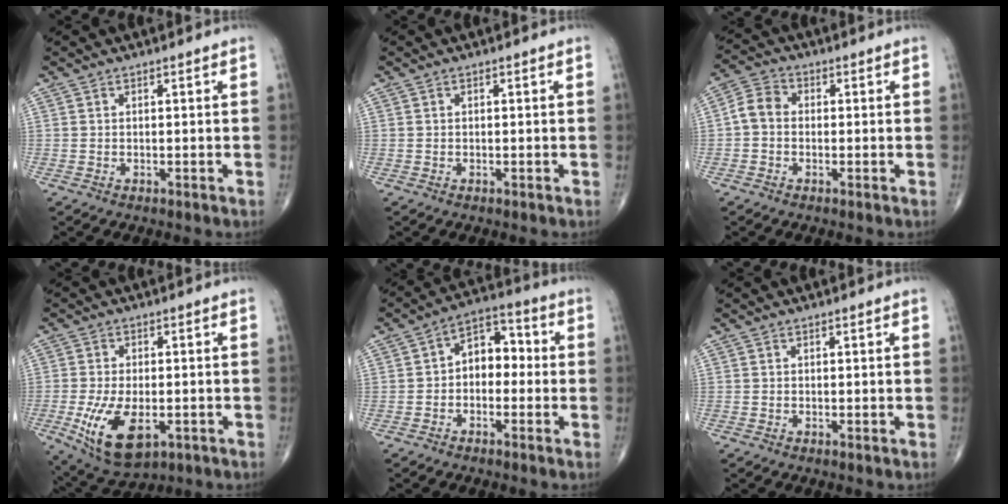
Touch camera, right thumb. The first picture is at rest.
{"total": 0.0}
{"total": 4.8, "force": [-0.4, 3.8, 2.9], "torque": [-0.045, 0.015, -0.022]}
{"total": 12.0, "force": [-3.6, 6.2, 9.7], "torque": [-0.175, -0.006, -0.048]}
{"total": 7.9, "force": [-0.6, 5.4, 5.7], "torque": [-0.058, 0.036, -0.026]}
{"total": 0.0}